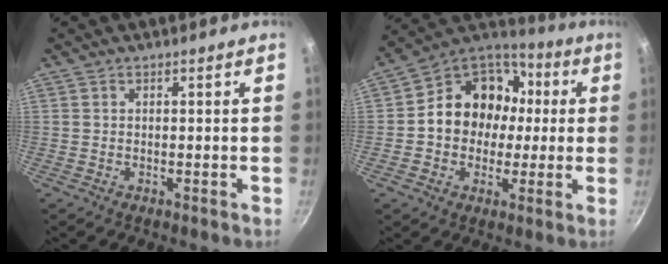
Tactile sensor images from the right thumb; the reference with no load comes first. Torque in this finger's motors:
{"motor_torque": [1.81, 2.49, 1.56, -0.35, 0.10]}